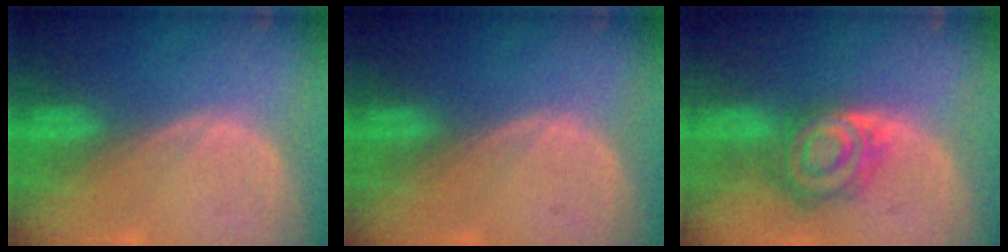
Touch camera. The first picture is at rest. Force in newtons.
{"total": 0.0}
{"total": 8.0, "press": 7.1, "slide": 3.7}